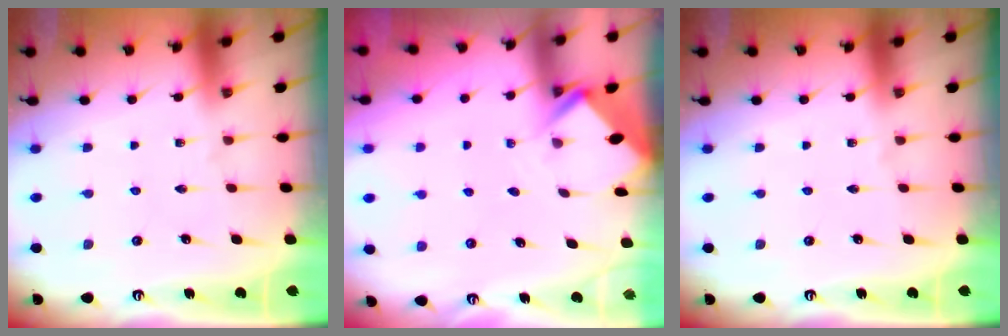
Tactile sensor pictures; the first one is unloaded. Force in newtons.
{"total": 2.7, "press": 2.7, "slide": 0.2}
{"total": 0.0}